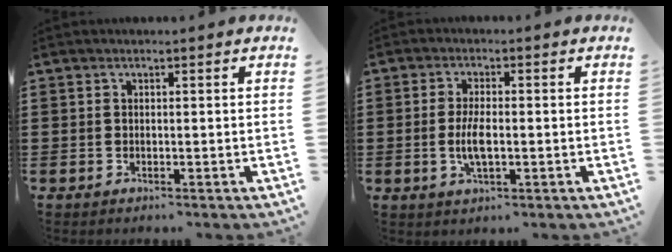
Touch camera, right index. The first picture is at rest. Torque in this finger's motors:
{"motor_torque": [1.20, 0.93, 0.54, 0.14]}